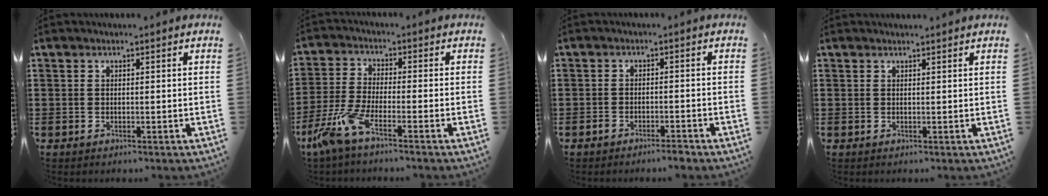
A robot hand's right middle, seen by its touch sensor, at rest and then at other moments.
{"total": 6.2, "force": [-4.2, 0.9, 4.4], "torque": [-0.121, -0.020, -0.088]}
{"total": 2.0, "force": [-1.9, 0.2, 0.5], "torque": [-0.012, 0.001, -0.038]}
{"total": 0.6, "force": [0.6, 0.0, 0.1], "torque": [0.005, -0.004, 0.010]}